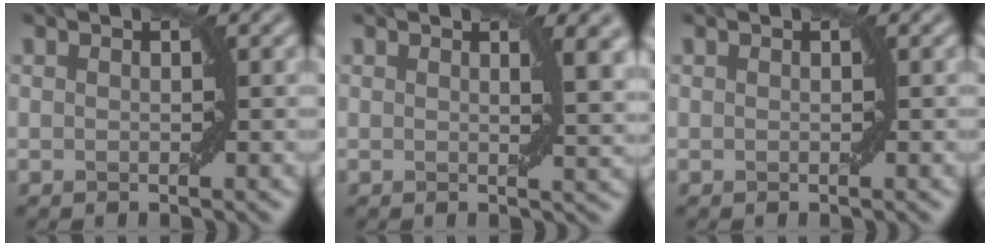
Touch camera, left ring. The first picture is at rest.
{"total": 3.0, "force": [1.2, 0.7, 2.6], "torque": [-0.025, -0.003, 0.018]}
{"total": 0.0}